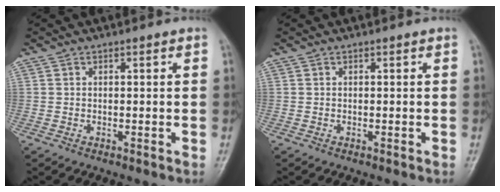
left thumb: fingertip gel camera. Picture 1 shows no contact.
{"total": 0.0}